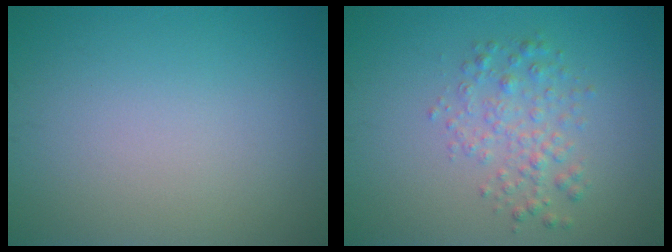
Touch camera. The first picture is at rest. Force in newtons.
{"total": 2.5, "press": 2.5, "slide": 0.1}